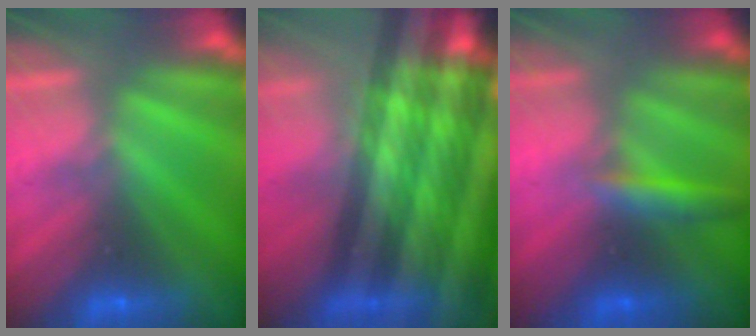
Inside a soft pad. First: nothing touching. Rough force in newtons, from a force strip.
{"total": 9.6}
{"total": 2.8}